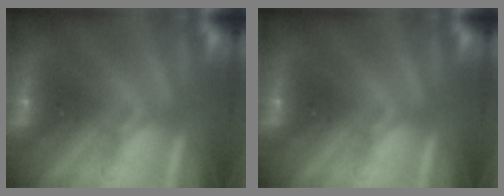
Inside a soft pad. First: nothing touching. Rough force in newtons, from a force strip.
{"total": 0.0}